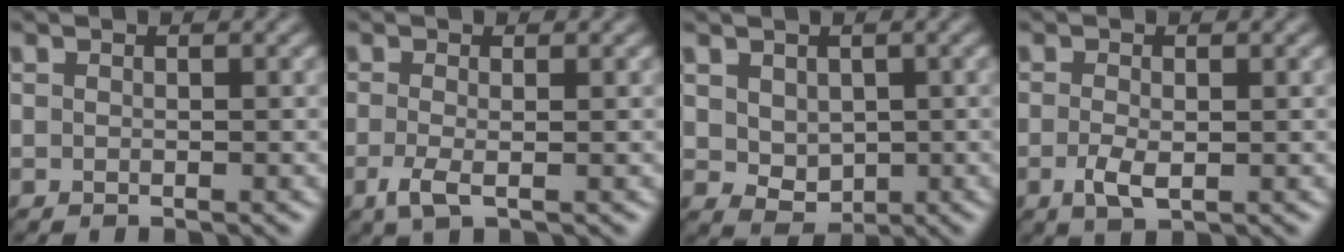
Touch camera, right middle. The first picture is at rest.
{"total": 2.1, "force": [-0.7, 0.7, 1.9], "torque": [-0.045, -0.009, -0.017]}
{"total": 2.6, "force": [0.5, 2.0, 1.5], "torque": [-0.029, -0.007, 0.013]}
{"total": 2.2, "force": [-0.5, 1.0, 1.8], "torque": [-0.041, -0.006, -0.008]}